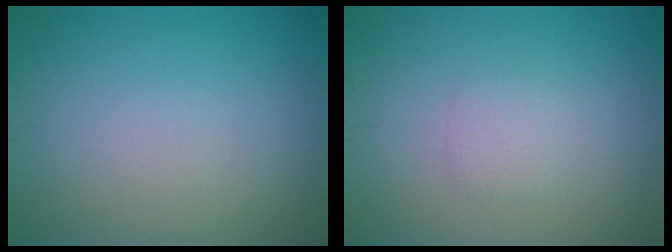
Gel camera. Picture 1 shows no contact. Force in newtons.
{"total": 1.4, "press": 1.4, "slide": 0.1}